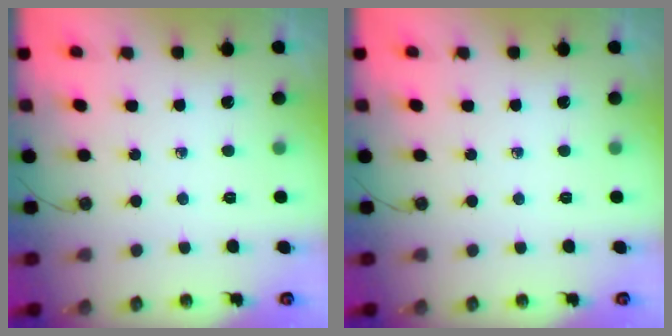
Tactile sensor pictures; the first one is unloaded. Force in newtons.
{"total": 0.0}